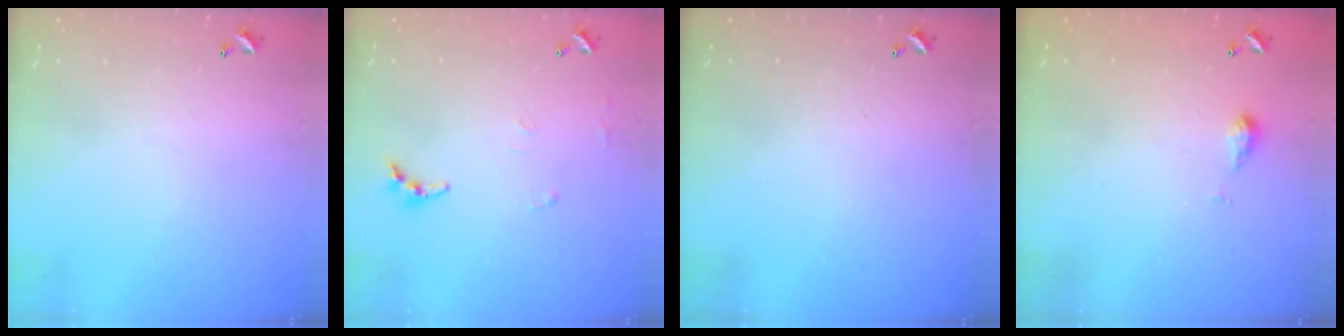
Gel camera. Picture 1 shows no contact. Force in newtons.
{"total": 6.0, "press": 5.9, "slide": 0.7}
{"total": 0.0}
{"total": 3.5, "press": 3.5, "slide": 0.4}